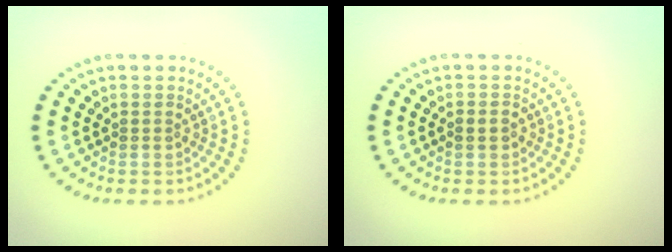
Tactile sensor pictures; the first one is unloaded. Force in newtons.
{"total": 1.1, "press": 1.0, "slide": 0.4}